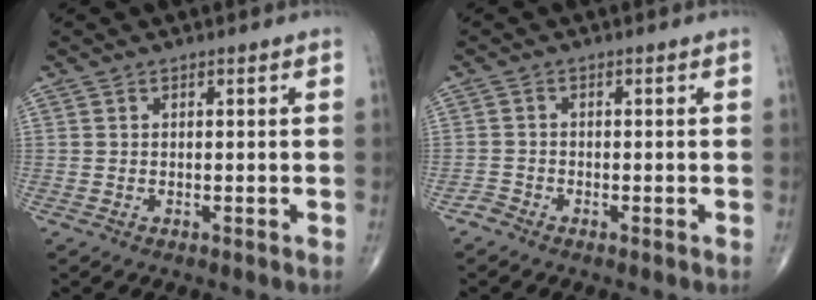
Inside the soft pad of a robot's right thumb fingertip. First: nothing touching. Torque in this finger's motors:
{"motor_torque": [1.36, 1.15, -0.06, -0.19, -0.03]}